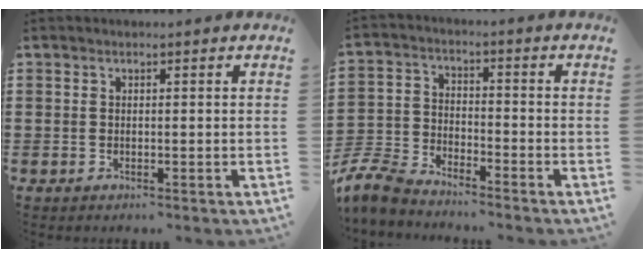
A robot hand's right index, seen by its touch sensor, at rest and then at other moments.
{"total": 6.6, "force": [-6.3, 1.2, 1.5], "torque": [-0.062, 0.000, -0.134]}